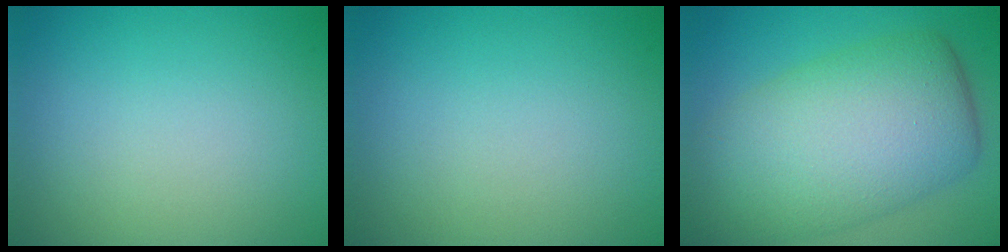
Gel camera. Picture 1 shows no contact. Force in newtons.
{"total": 0.0}
{"total": 10.7, "press": 10.7, "slide": 0.3}